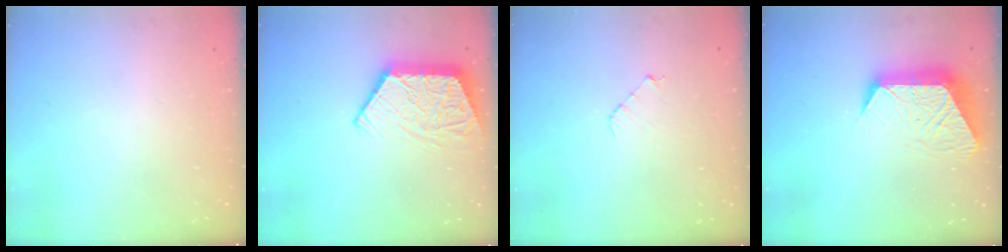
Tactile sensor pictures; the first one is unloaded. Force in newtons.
{"total": 12.1, "press": 12.1, "slide": 1.0}
{"total": 3.4, "press": 3.4, "slide": 0.3}
{"total": 12.8, "press": 12.7, "slide": 1.0}